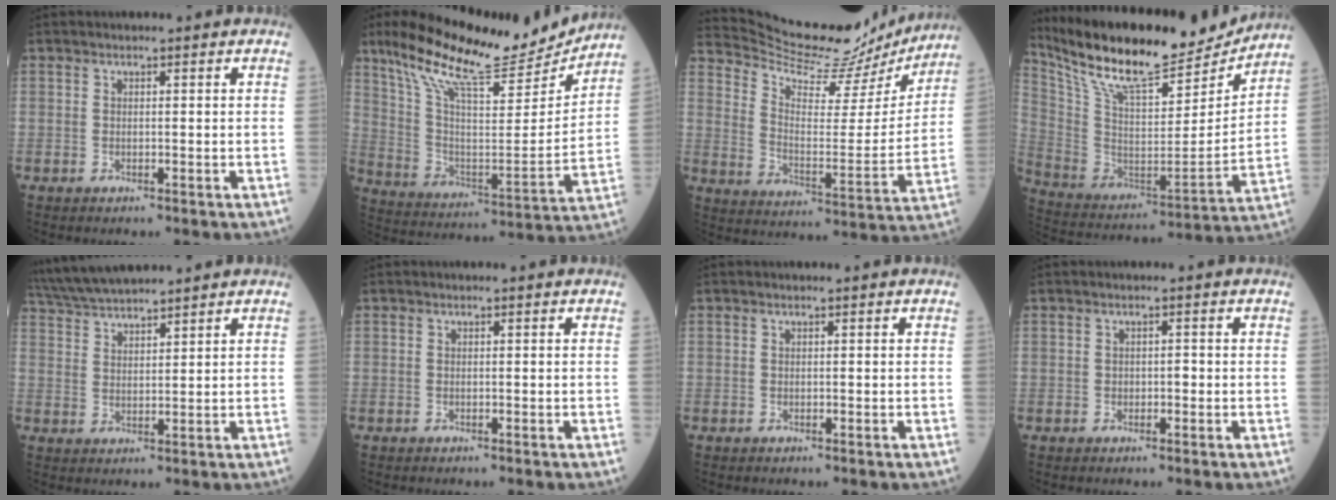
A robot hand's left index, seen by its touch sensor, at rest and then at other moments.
{"total": 21.0, "force": [18.1, 3.0, 10.2], "torque": [-0.183, -0.008, 0.296]}
{"total": 20.6, "force": [19.7, 3.4, 5.0], "torque": [-0.093, -0.036, 0.277]}
{"total": 22.5, "force": [19.9, 4.6, 9.5], "torque": [-0.186, -0.011, 0.331]}
{"total": 9.3, "force": [8.6, 0.4, 3.5], "torque": [-0.074, 0.031, 0.162]}
{"total": 0.0}
{"total": 0.0}
{"total": 1.0, "force": [-0.1, 0.6, 0.7], "torque": [-0.008, 0.003, -0.003]}